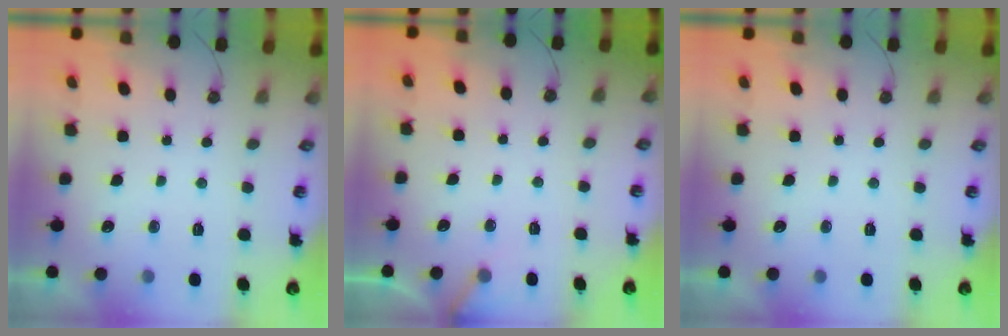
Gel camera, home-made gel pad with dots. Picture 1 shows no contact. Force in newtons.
{"total": 3.2, "press": 3.2, "slide": 0.2}
{"total": 0.0}